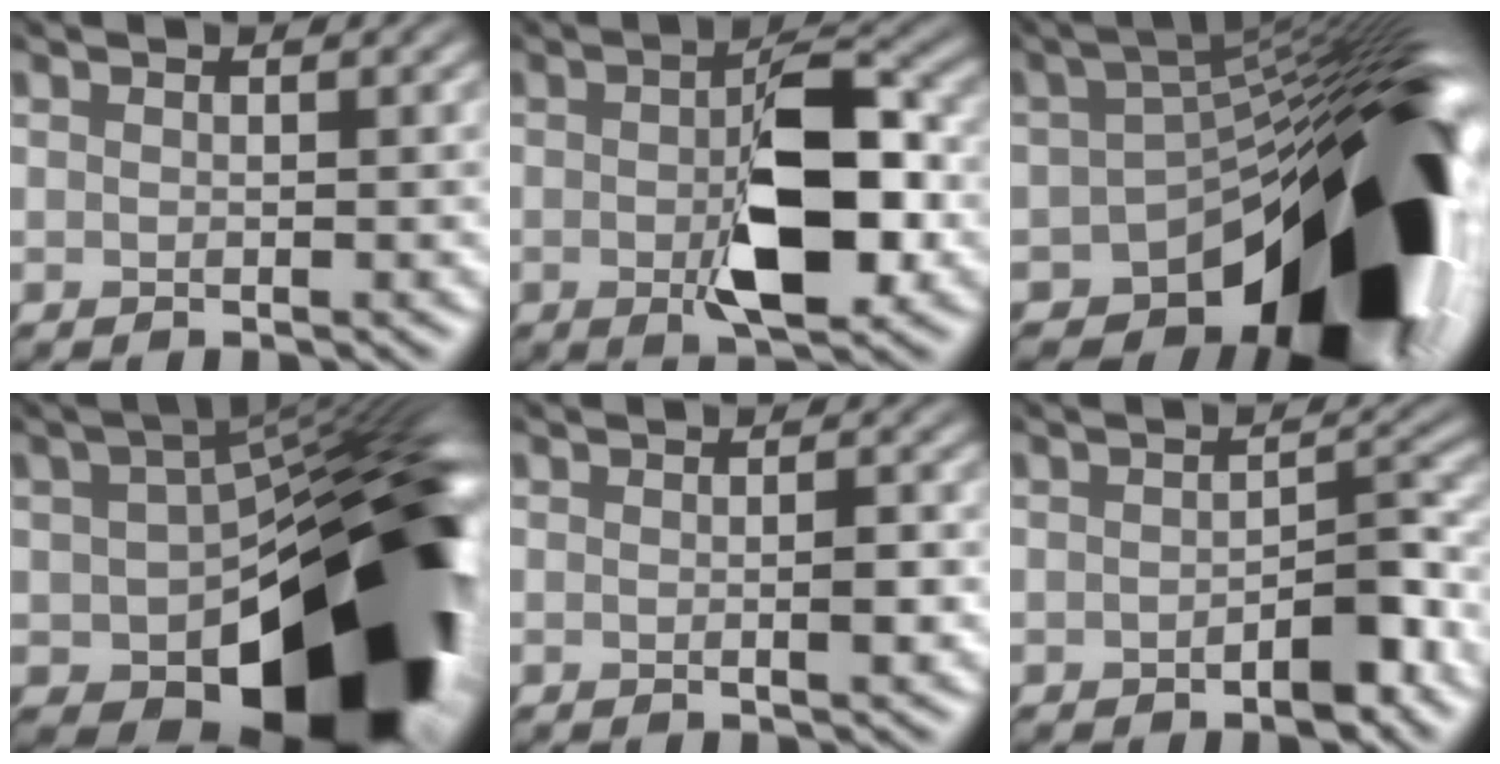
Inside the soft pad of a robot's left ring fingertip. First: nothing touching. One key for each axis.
{"total": 8.3, "fx": -1.4, "fy": 3.5, "fz": 7.4, "tx": -0.116, "ty": -0.001, "tz": -0.019}
{"total": 20.8, "fx": -10.1, "fy": 9.1, "fz": 15.8, "tx": -0.210, "ty": -0.033, "tz": -0.156}
{"total": 20.1, "fx": -6.7, "fy": 10.9, "fz": 15.5, "tx": -0.204, "ty": -0.039, "tz": -0.078}
{"total": 1.4, "fx": -0.6, "fy": 0.3, "fz": 1.3, "tx": -0.022, "ty": -0.001, "tz": -0.003}
{"total": 4.2, "fx": -2.2, "fy": 2.1, "fz": 2.9, "tx": -0.037, "ty": 0.000, "tz": -0.029}